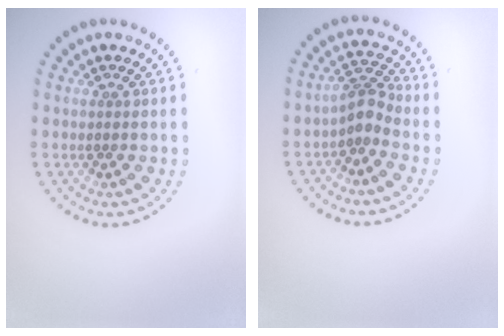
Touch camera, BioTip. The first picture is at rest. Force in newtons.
{"total": 2.4, "press": 1.8, "slide": 1.6}